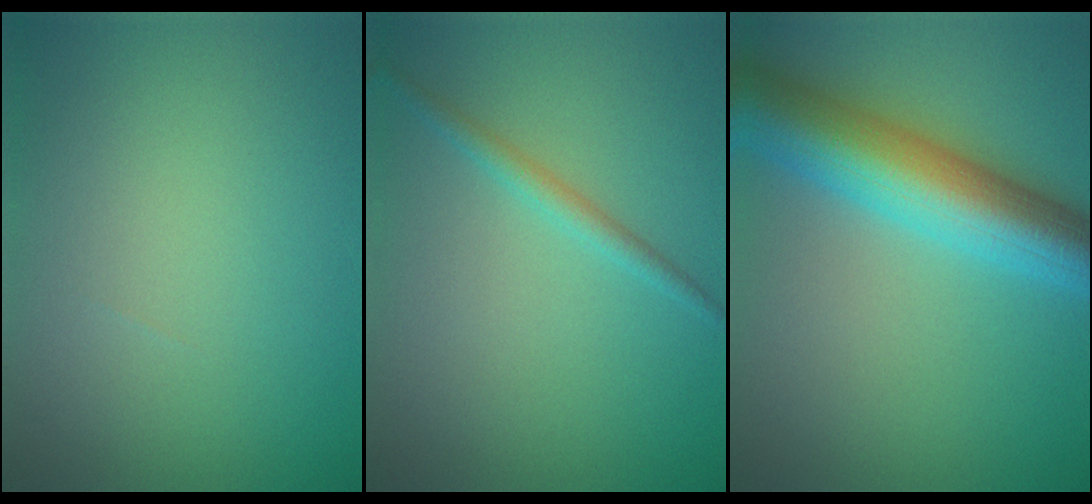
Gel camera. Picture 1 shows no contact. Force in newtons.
{"total": 1.5, "press": 1.5, "slide": 0.0}
{"total": 9.2, "press": 9.2, "slide": 0.3}